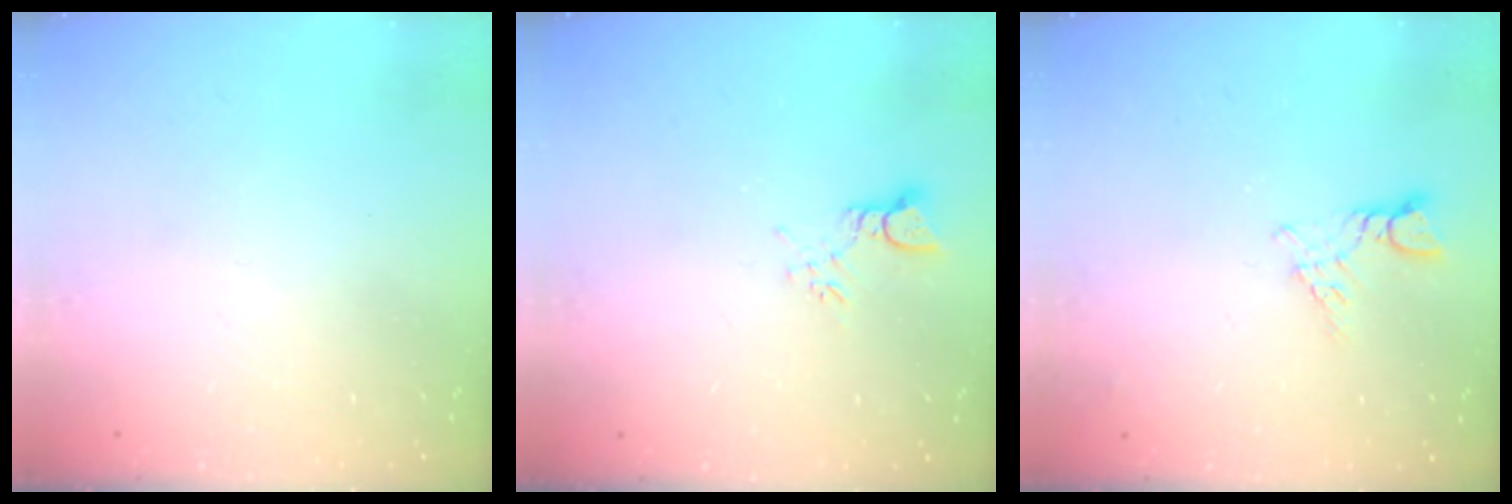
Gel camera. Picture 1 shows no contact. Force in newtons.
{"total": 2.8, "press": 2.8, "slide": 0.4}
{"total": 3.8, "press": 3.8, "slide": 0.4}